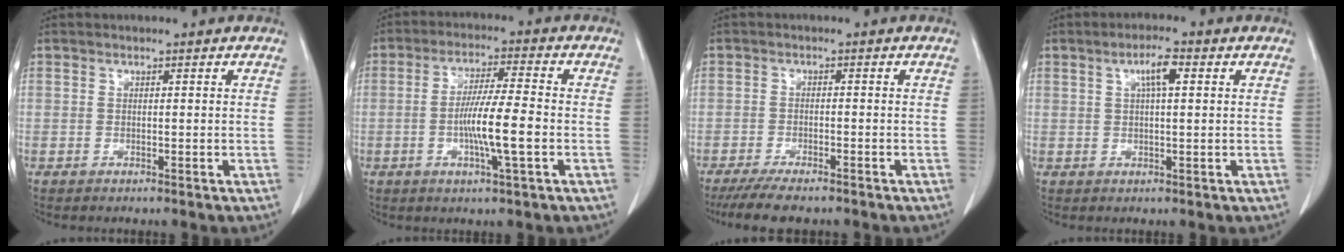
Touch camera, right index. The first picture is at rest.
{"total": 8.3, "force": [-1.8, 0.0, 8.1], "torque": [-0.146, -0.003, -0.034]}
{"total": 6.2, "force": [-5.1, 1.6, 3.1], "torque": [-0.048, -0.011, -0.083]}
{"total": 3.9, "force": [1.3, 0.6, 3.6], "torque": [-0.067, 0.006, 0.023]}